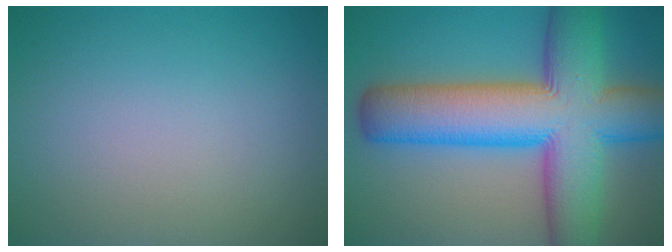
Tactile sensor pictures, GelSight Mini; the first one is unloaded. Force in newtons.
{"total": 14.5, "press": 14.5, "slide": 0.4}